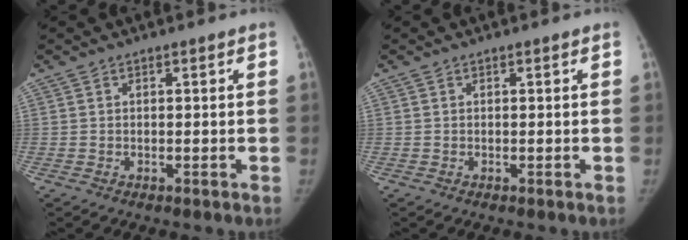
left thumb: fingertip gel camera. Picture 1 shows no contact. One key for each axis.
{"total": 0.0}